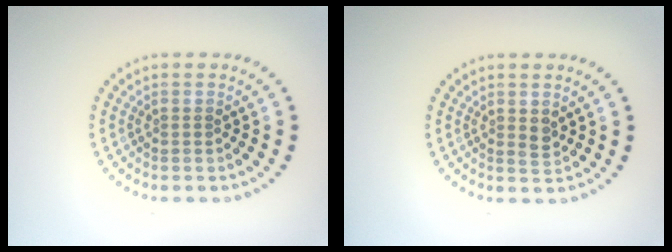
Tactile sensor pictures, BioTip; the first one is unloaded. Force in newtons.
{"total": 1.0, "press": 1.0, "slide": 0.3}